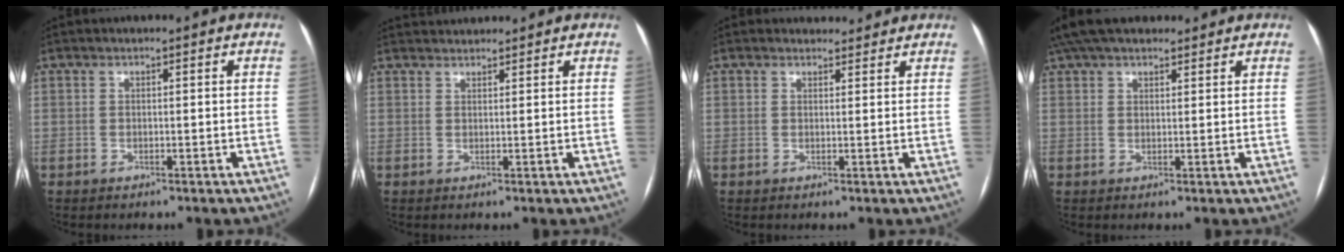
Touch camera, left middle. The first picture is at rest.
{"total": 3.1, "force": [3.1, 0.2, 0.2], "torque": [-0.007, 0.029, 0.056]}
{"total": 2.8, "force": [2.6, 1.0, 0.0], "torque": [-0.002, 0.008, 0.031]}
{"total": 11.1, "force": [9.2, 3.8, 4.8], "torque": [-0.077, 0.055, 0.151]}